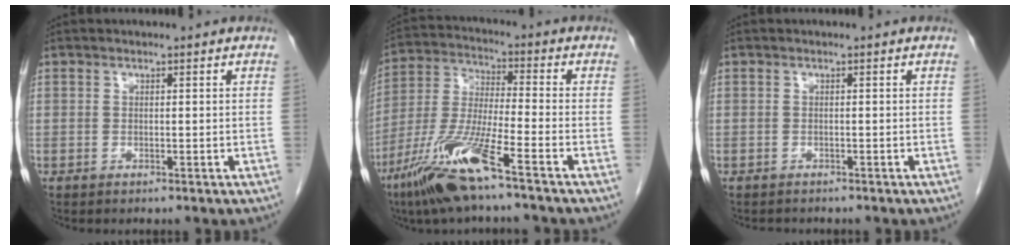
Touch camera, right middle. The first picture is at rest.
{"total": 13.1, "force": [-8.0, 0.3, 10.3], "torque": [-0.221, -0.033, -0.161]}
{"total": 1.6, "force": [-1.4, 0.6, 0.3], "torque": [-0.012, -0.002, -0.019]}